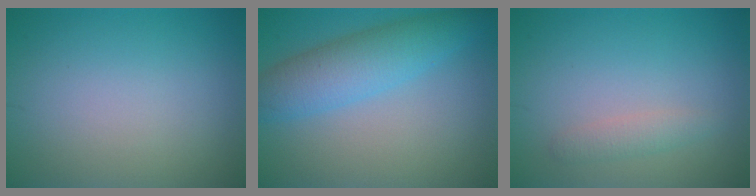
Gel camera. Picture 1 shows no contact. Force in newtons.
{"total": 5.3, "press": 5.3, "slide": 0.1}
{"total": 1.4, "press": 1.4, "slide": 0.0}